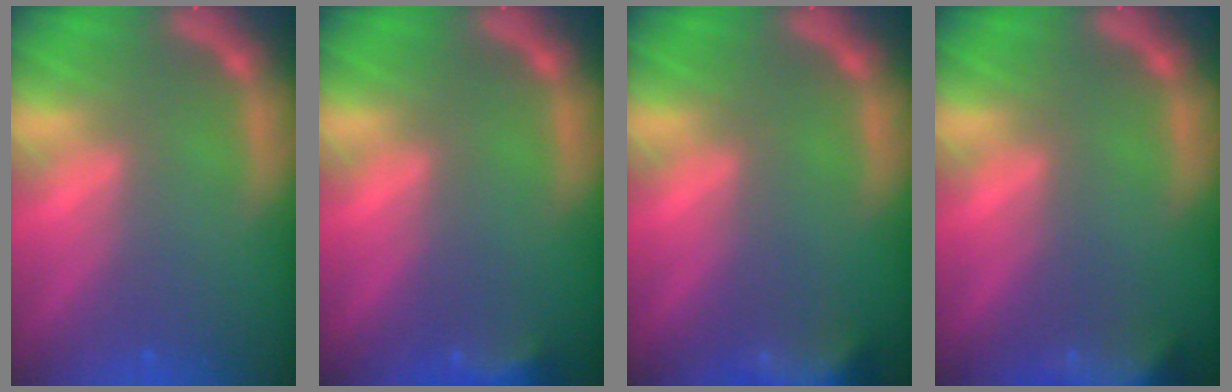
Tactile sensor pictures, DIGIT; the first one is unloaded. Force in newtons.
{"total": 3.0}
{"total": 6.5}
{"total": 7.4}